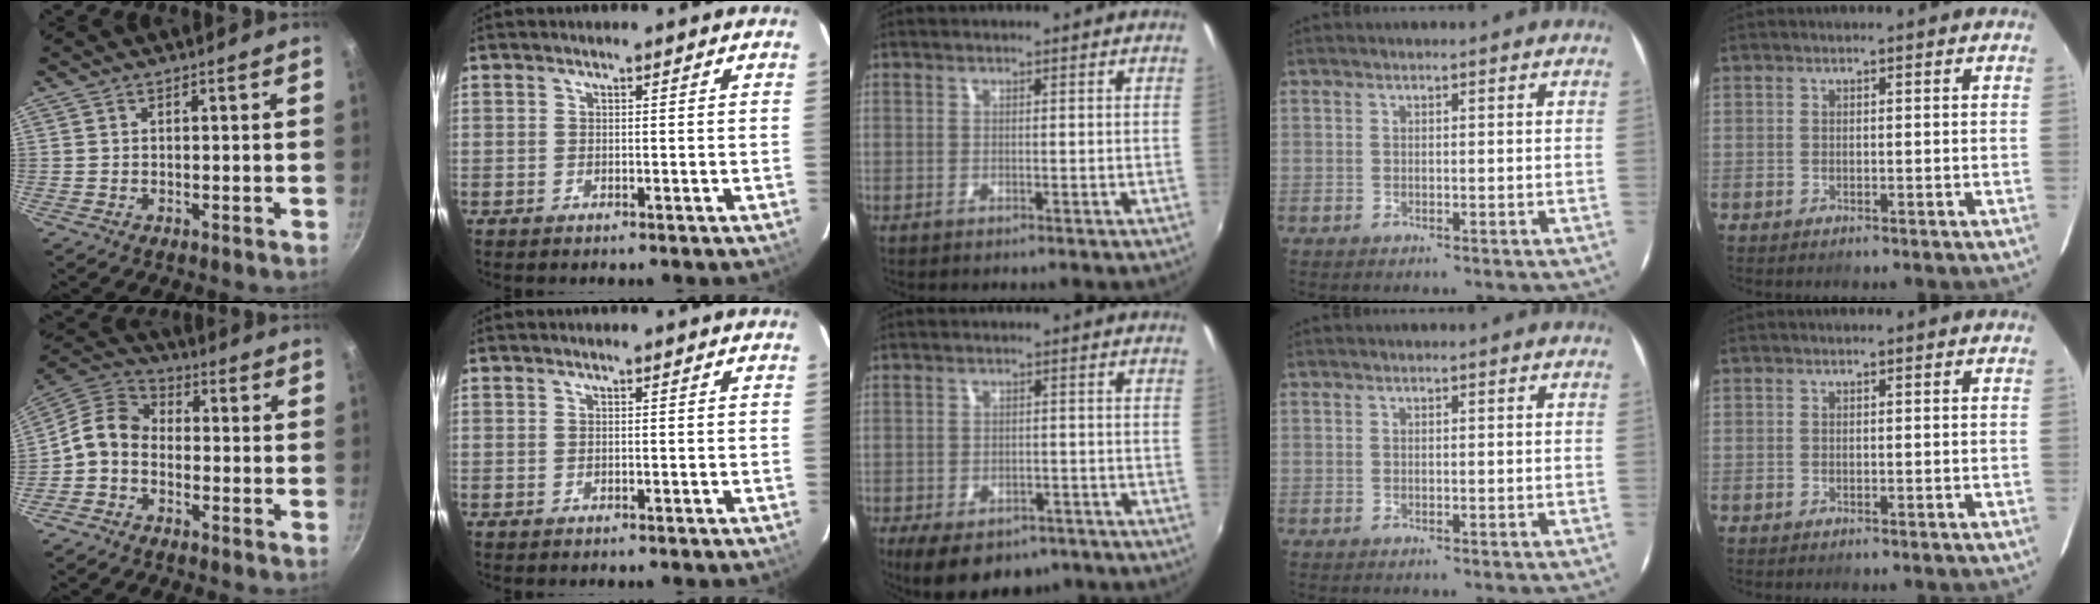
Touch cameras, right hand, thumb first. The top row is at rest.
{"thumb": {"total": 7.9, "force": [-2.4, 5.8, 4.8], "torque": [-0.092, 0.048, -0.070]}, "middle": {"total": 11.4, "force": [-7.5, 6.4, 5.8], "torque": [-0.122, -0.018, -0.101]}}